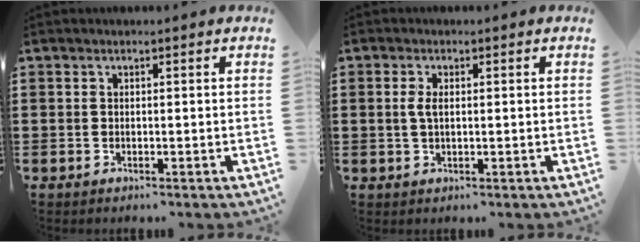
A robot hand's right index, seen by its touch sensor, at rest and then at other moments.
{"total": 2.0, "force": [0.1, 0.8, 1.9], "torque": [-0.039, 0.003, 0.000]}